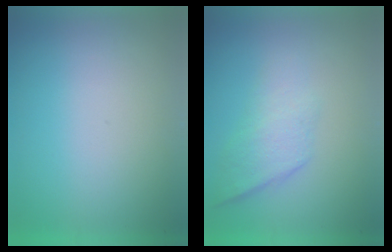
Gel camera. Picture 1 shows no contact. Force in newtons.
{"total": 2.2}